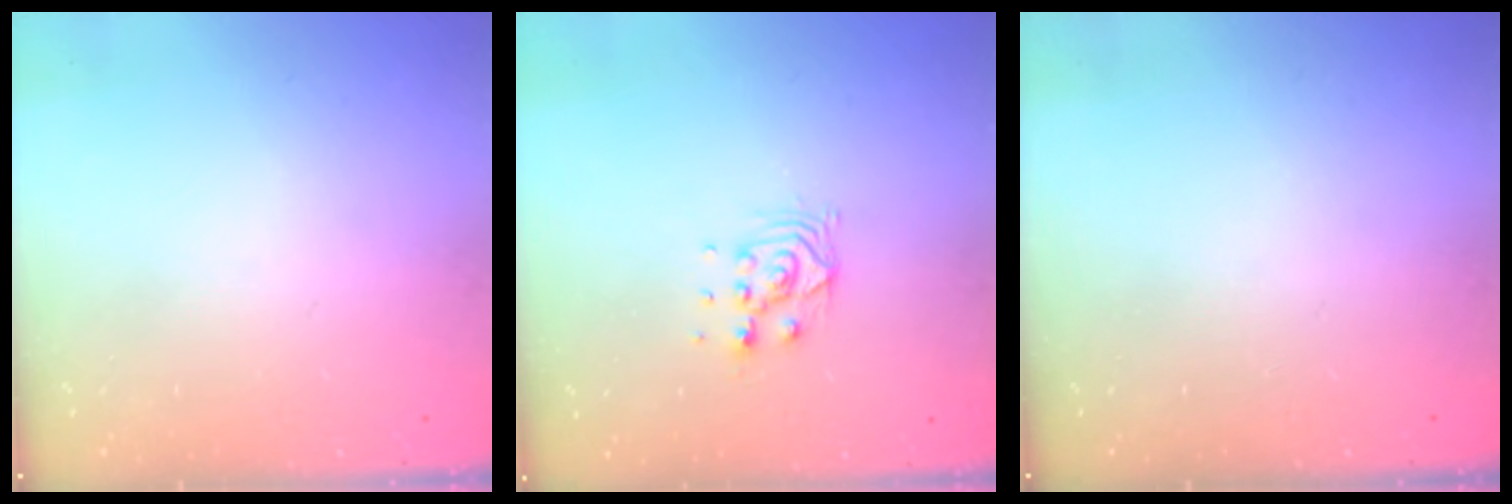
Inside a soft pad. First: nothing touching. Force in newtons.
{"total": 6.8, "press": 6.8, "slide": 0.5}
{"total": 0.0}